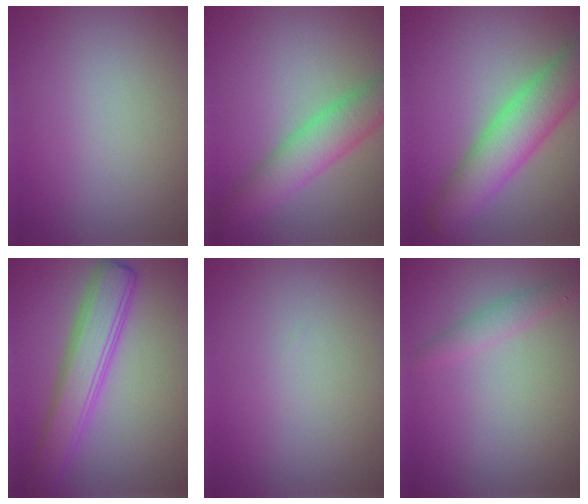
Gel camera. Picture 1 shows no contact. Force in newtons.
{"total": 4.9, "press": 4.9, "slide": 0.1}
{"total": 6.9, "press": 6.8, "slide": 0.3}
{"total": 4.8, "press": 4.8, "slide": 0.3}
{"total": 0.0}
{"total": 1.5, "press": 1.5, "slide": 0.1}